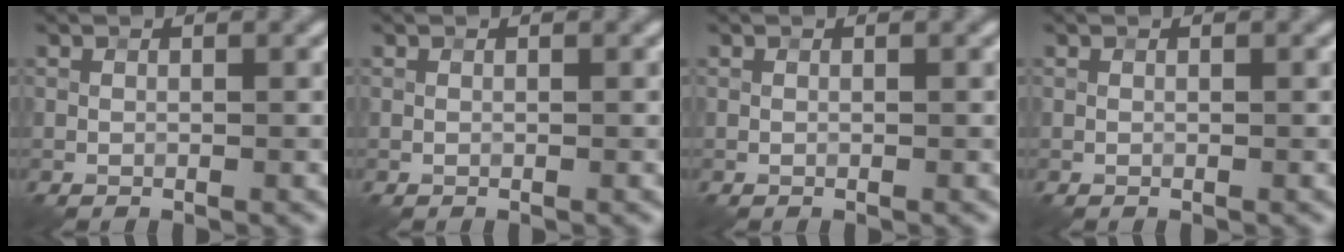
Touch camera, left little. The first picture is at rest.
{"total": 0.0}
{"total": 0.0}
{"total": 0.0}